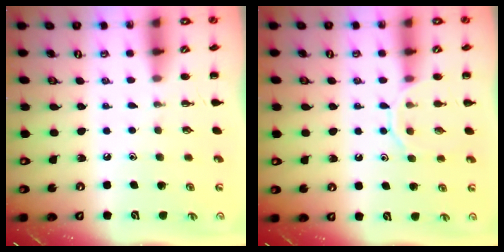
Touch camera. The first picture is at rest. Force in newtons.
{"total": 9.3, "press": 9.2, "slide": 1.4}